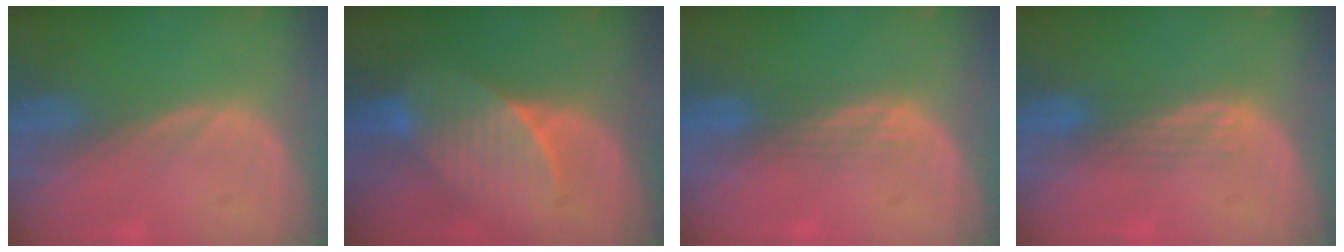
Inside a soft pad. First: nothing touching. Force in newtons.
{"total": 7.1, "press": 6.9, "slide": 1.3}
{"total": 3.0, "press": 2.6, "slide": 1.4}
{"total": 2.9, "press": 2.7, "slide": 1.2}